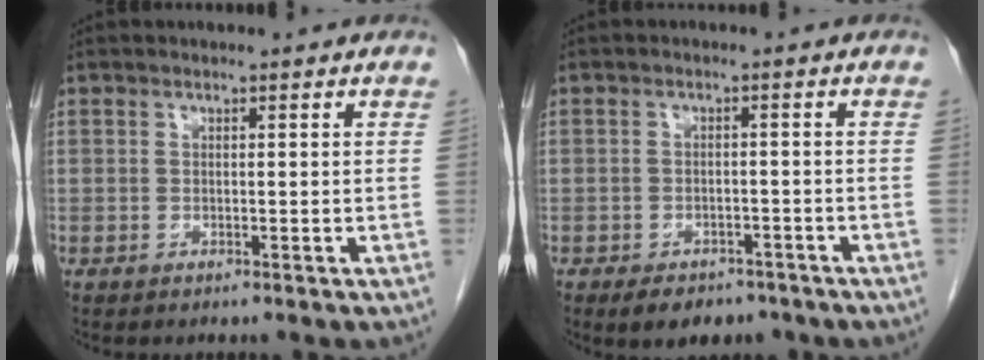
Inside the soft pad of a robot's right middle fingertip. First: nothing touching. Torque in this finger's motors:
{"motor_torque": [0.98, -0.65, -0.03, 0.04]}